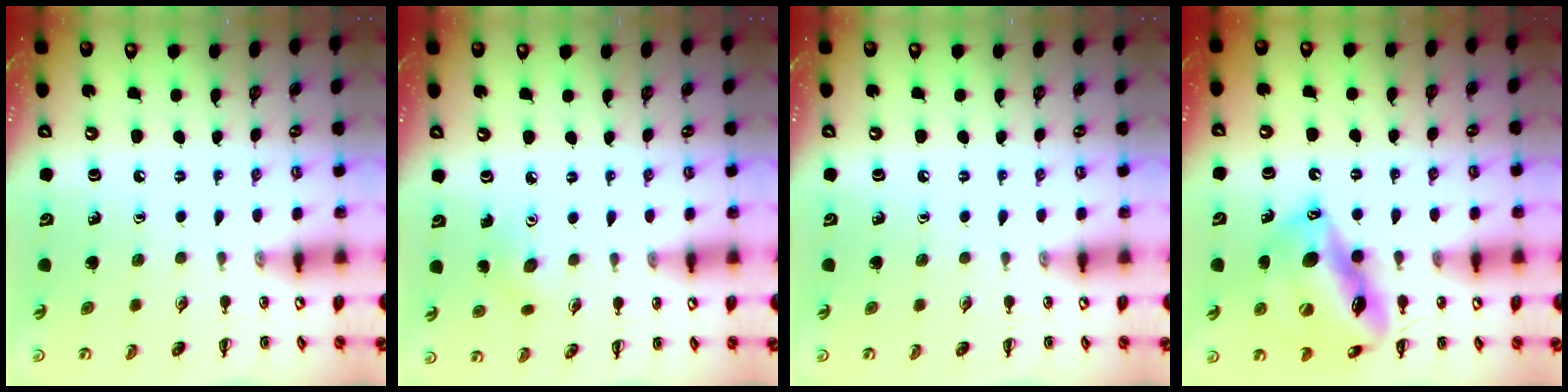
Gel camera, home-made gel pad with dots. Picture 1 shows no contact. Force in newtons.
{"total": 3.1, "press": 3.0, "slide": 0.8}
{"total": 0.0}
{"total": 17.8, "press": 17.2, "slide": 4.6}